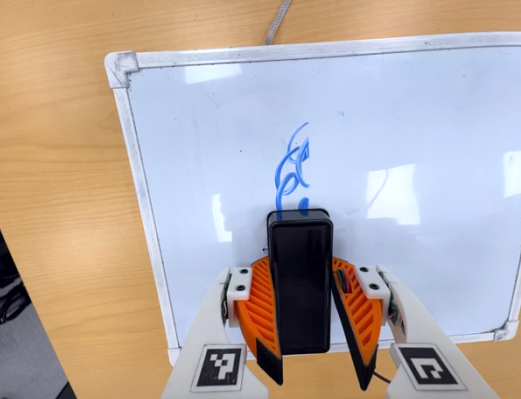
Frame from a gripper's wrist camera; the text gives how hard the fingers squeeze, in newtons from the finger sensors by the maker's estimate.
{"total": 8.7, "left": 9.0, "right": 8.5}